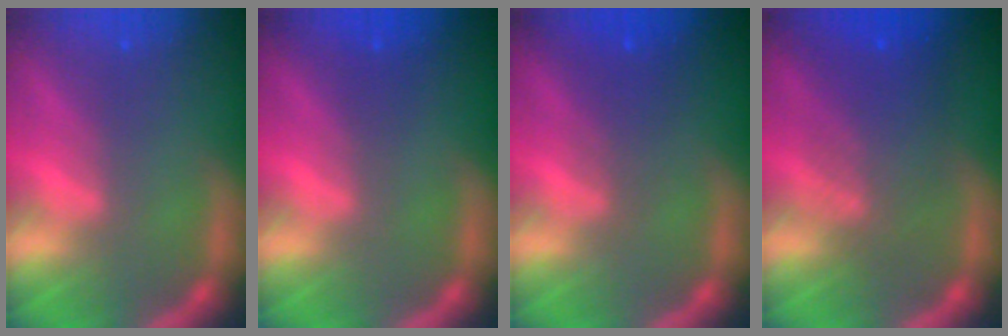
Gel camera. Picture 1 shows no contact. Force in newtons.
{"total": 1.0}
{"total": 2.5}
{"total": 6.1}